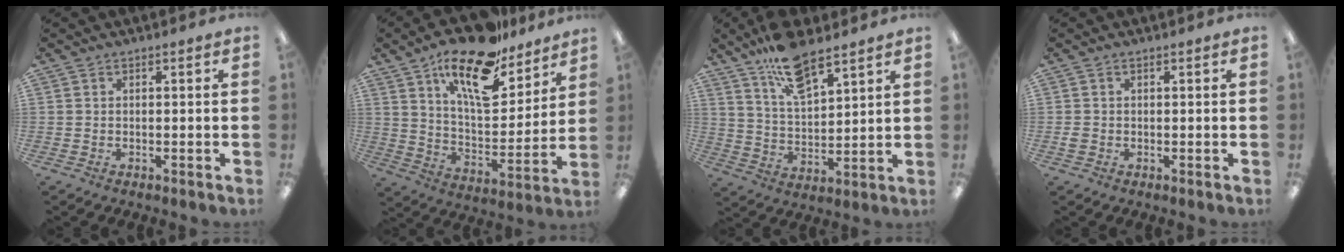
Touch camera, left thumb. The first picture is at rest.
{"total": 19.9, "force": [13.9, 8.0, 11.7], "torque": [-0.198, -0.080, 0.238]}
{"total": 12.4, "force": [9.3, 4.5, 6.9], "torque": [-0.116, -0.048, 0.166]}
{"total": 1.2, "force": [-0.2, 1.0, 0.6], "torque": [-0.011, 0.003, -0.004]}